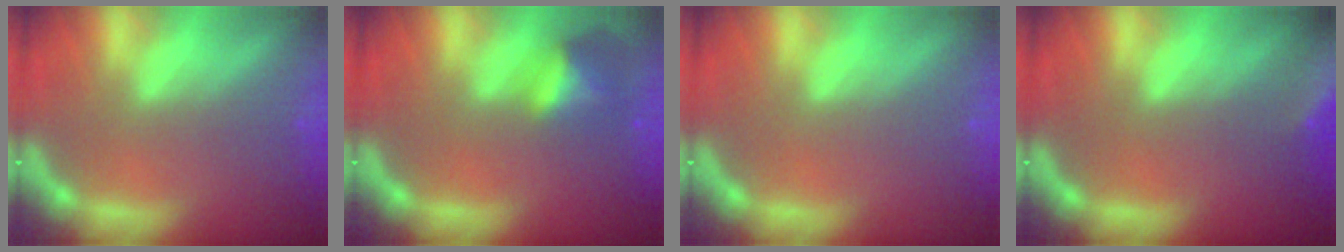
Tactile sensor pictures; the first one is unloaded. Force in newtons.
{"total": 3.5}
{"total": 0.0}
{"total": 10.0}